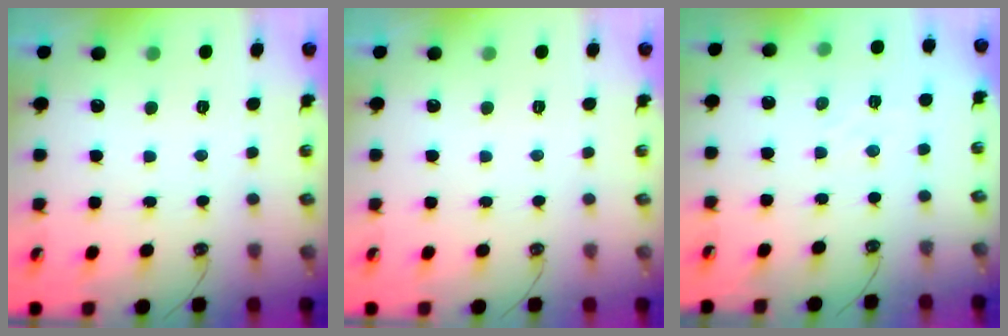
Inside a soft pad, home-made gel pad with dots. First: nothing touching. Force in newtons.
{"total": 0.0}
{"total": 2.5, "press": 2.5, "slide": 0.4}